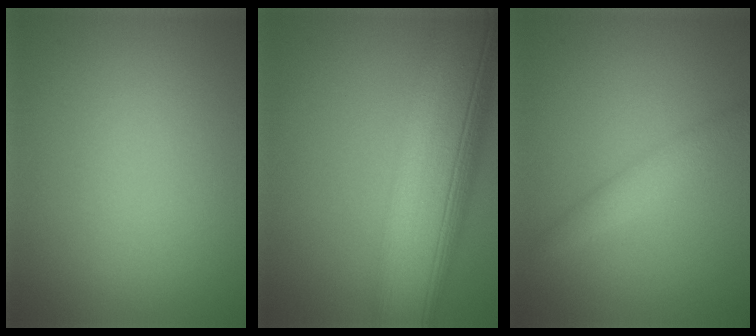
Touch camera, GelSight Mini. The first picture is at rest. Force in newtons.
{"total": 14.2, "press": 14.1, "slide": 1.0}
{"total": 2.3, "press": 2.3, "slide": 0.1}